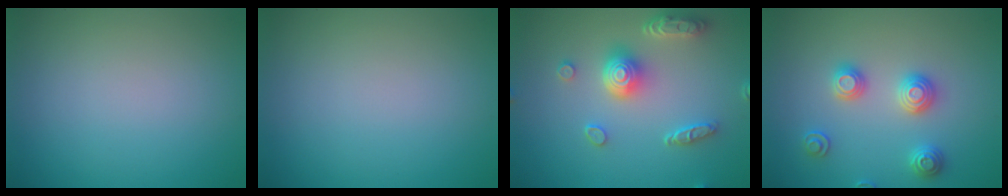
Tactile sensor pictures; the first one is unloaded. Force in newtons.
{"total": 0.0}
{"total": 4.9, "press": 3.9, "slide": 3.0}
{"total": 2.8, "press": 2.8, "slide": 0.2}